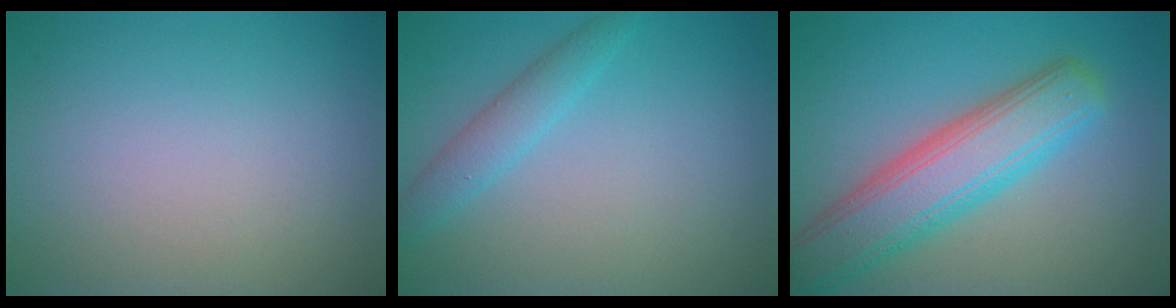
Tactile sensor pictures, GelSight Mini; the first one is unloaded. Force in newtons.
{"total": 2.3, "press": 2.3, "slide": 0.1}
{"total": 7.4, "press": 7.4, "slide": 0.7}